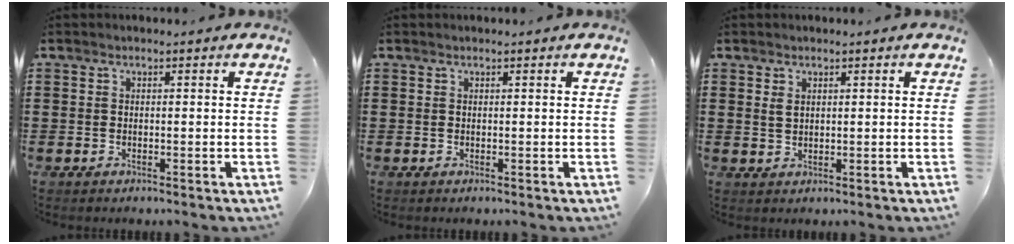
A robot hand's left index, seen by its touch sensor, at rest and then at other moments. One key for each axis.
{"total": 0.0}
{"total": 1.4, "fx": 0.7, "fy": 0.8, "fz": 1.0, "tx": -0.023, "ty": 0.003, "tz": 0.014}